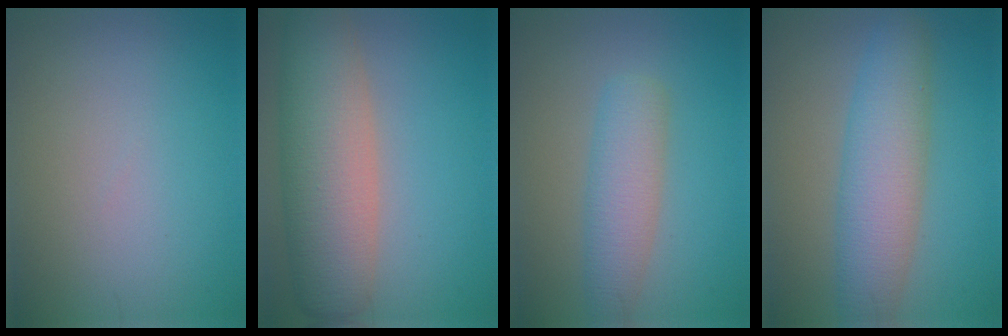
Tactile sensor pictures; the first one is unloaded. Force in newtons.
{"total": 8.7, "press": 8.7, "slide": 0.9}
{"total": 4.1, "press": 4.1, "slide": 0.1}
{"total": 6.4, "press": 6.4, "slide": 0.2}